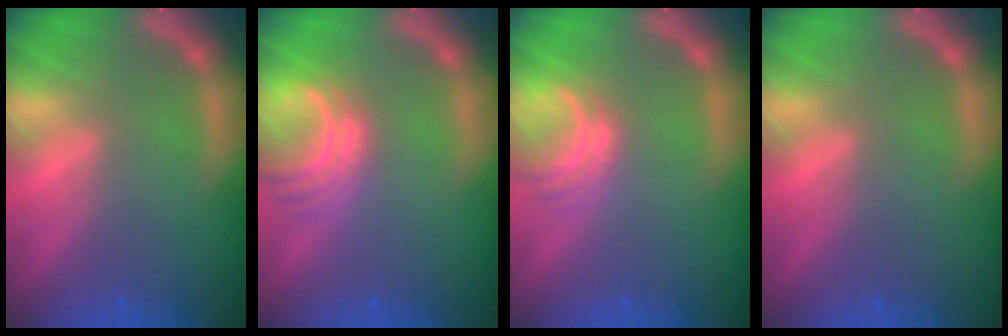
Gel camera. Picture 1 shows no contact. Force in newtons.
{"total": 4.5}
{"total": 3.0}
{"total": 0.0}